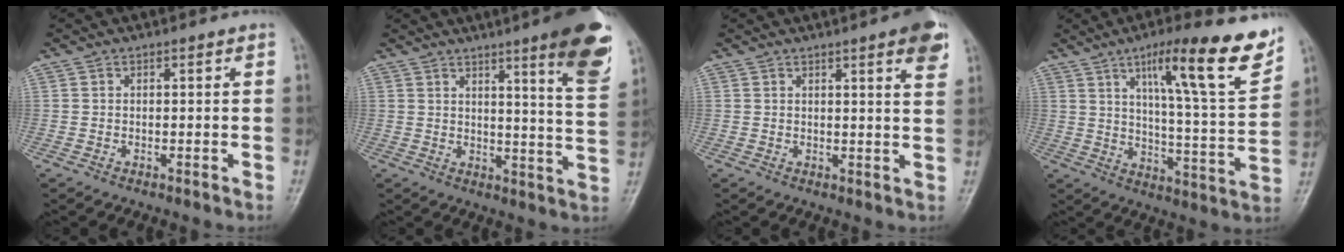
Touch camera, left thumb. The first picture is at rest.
{"total": 14.0, "force": [7.9, 1.5, 11.5], "torque": [-0.132, -0.045, 0.103]}
{"total": 6.4, "force": [3.6, 1.0, 5.2], "torque": [-0.054, -0.012, 0.042]}
{"total": 19.2, "force": [11.3, 2.9, 15.2], "torque": [-0.200, -0.052, 0.172]}